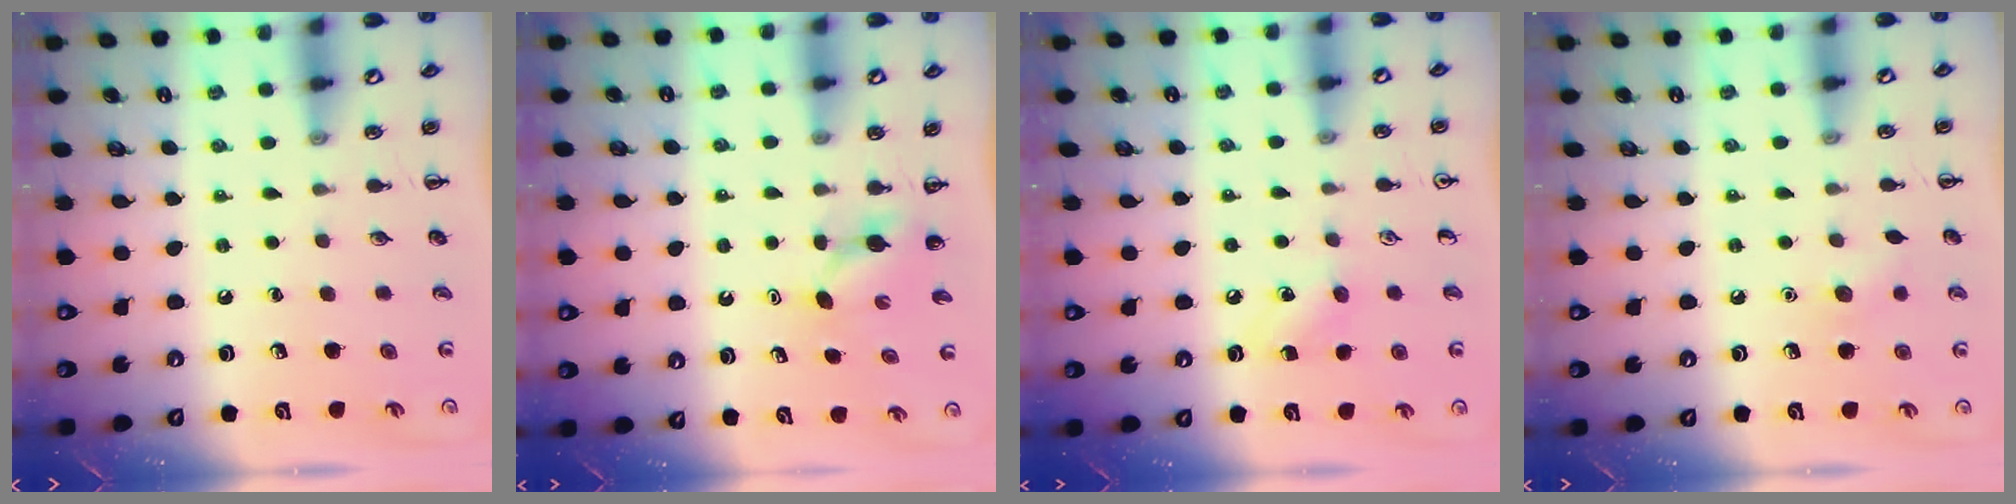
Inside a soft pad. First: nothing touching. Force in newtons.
{"total": 2.9, "press": 2.8, "slide": 0.8}
{"total": 5.2, "press": 5.0, "slide": 1.3}
{"total": 5.4, "press": 5.2, "slide": 1.3}